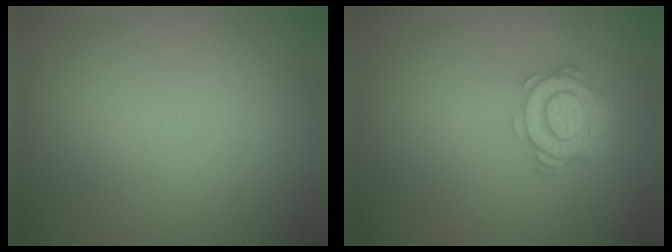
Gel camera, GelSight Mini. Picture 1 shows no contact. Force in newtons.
{"total": 4.5, "press": 3.4, "slide": 2.9}